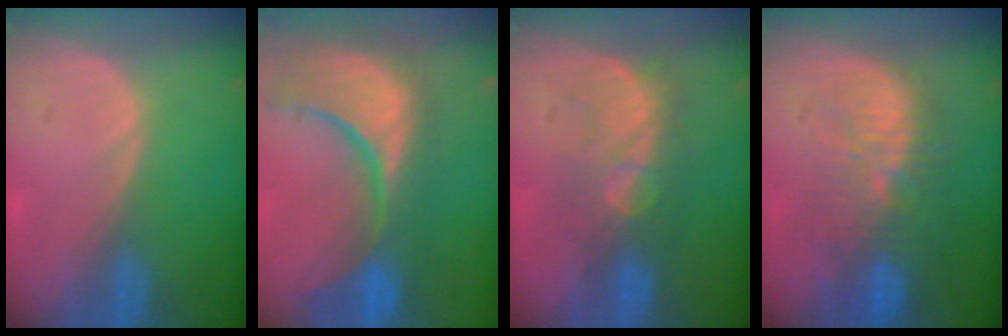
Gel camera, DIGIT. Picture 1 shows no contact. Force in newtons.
{"total": 14.9, "press": 12.0, "slide": 8.9}
{"total": 7.7, "press": 7.5, "slide": 1.9}
{"total": 11.0, "press": 9.7, "slide": 5.2}